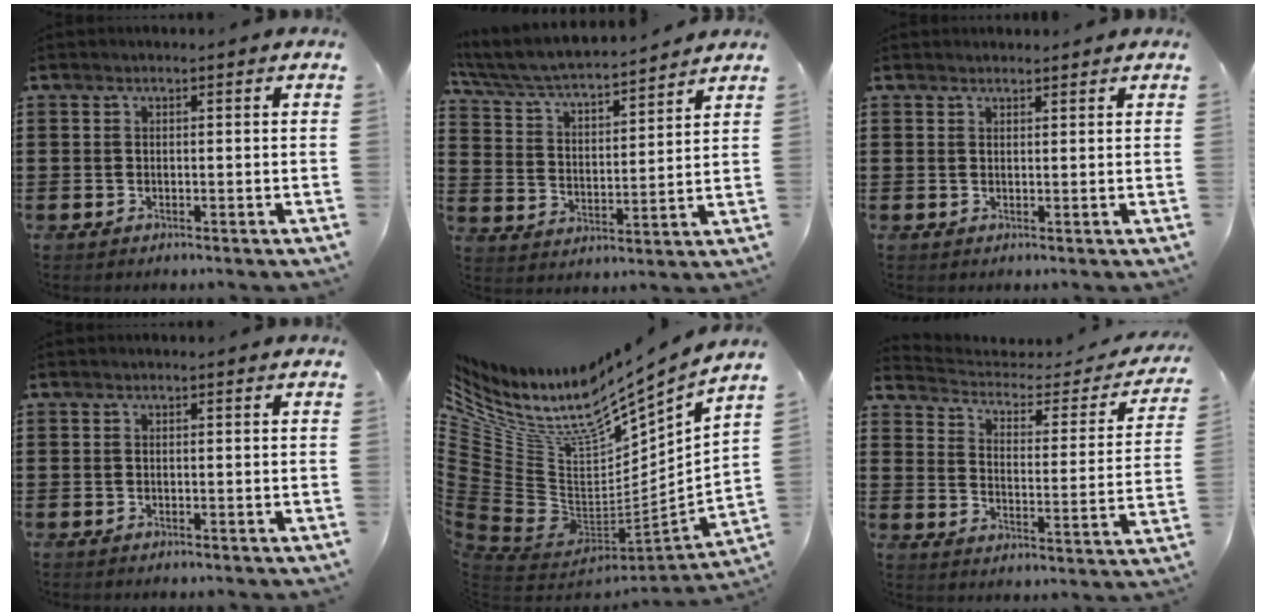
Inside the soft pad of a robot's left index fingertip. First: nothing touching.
{"total": 5.1, "force": [4.7, 0.3, 2.1], "torque": [-0.062, -0.035, 0.074]}
{"total": 1.0, "force": [1.0, 0.1, 0.0], "torque": [-0.002, -0.001, 0.021]}
{"total": 0.0}
{"total": 10.7, "force": [7.1, 3.4, 7.3], "torque": [-0.175, -0.072, 0.107]}
{"total": 2.8, "force": [2.3, 0.9, 1.2], "torque": [-0.041, -0.022, 0.031]}